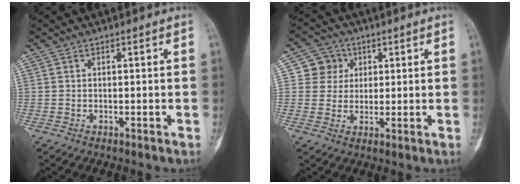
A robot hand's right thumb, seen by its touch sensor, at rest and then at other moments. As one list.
[{"total": 5.7, "force": [1.7, 5.4, 0.7], "torque": [0.019, 0.002, 0.024]}]